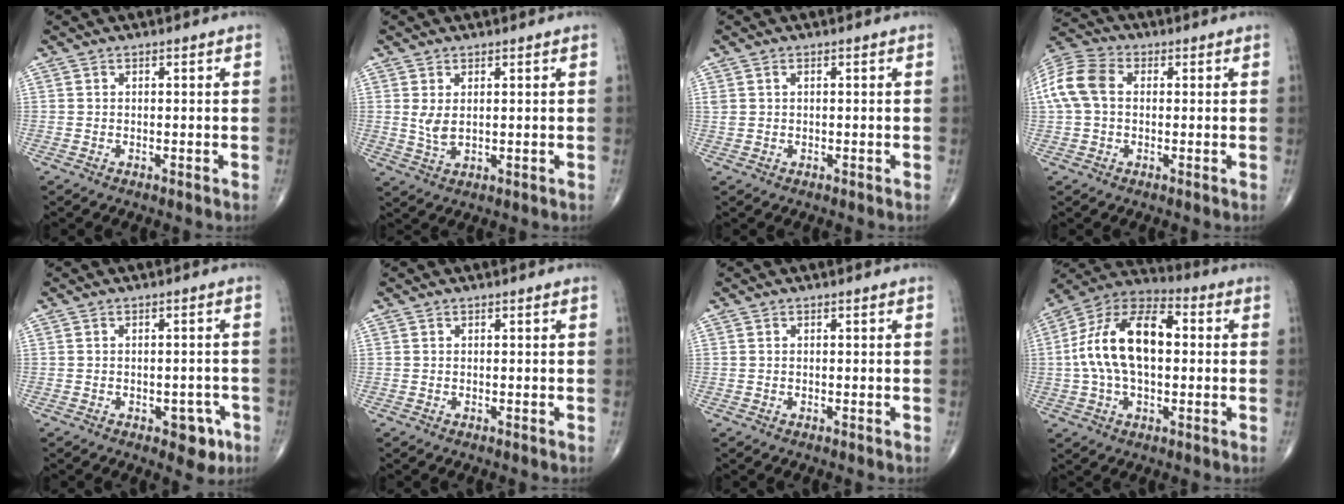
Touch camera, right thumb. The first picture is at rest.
{"total": 3.2, "force": [0.8, 1.4, 2.7], "torque": [-0.055, -0.009, 0.023]}
{"total": 1.1, "force": [0.5, 0.7, 0.7], "torque": [-0.020, 0.010, 0.017]}
{"total": 10.0, "force": [1.0, 7.0, 7.0], "torque": [-0.155, 0.030, 0.014]}
{"total": 4.7, "force": [-2.3, 2.6, 3.2], "torque": [-0.015, 0.010, -0.026]}
{"total": 0.0}
{"total": 0.0}
{"total": 17.7, "force": [1.3, 9.7, 14.7], "torque": [-0.267, 0.034, 0.014]}